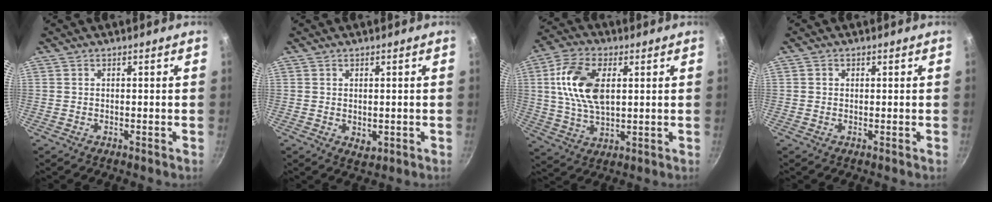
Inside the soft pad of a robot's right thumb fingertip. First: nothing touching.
{"total": 2.3, "force": [0.1, 1.6, 1.7], "torque": [-0.022, -0.008, 0.003]}
{"total": 13.6, "force": [2.9, 7.7, 10.8], "torque": [-0.194, 0.002, 0.051]}
{"total": 0.8, "force": [0.2, 0.8, 0.2], "torque": [0.000, 0.002, 0.001]}